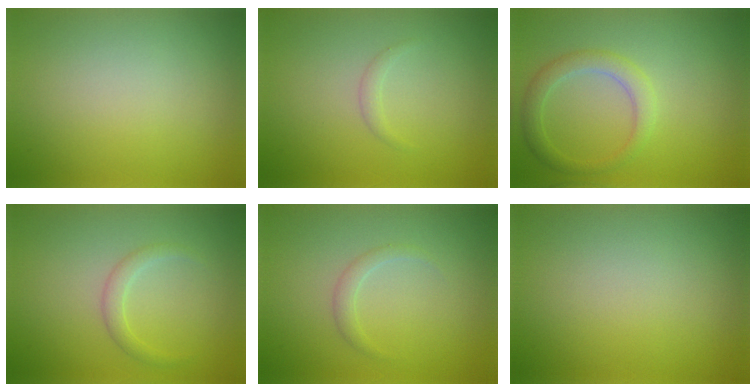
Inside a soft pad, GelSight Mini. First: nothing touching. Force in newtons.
{"total": 0.8, "press": 0.8, "slide": 0.1}
{"total": 2.6, "press": 2.6, "slide": 0.2}
{"total": 1.5, "press": 1.5, "slide": 0.0}
{"total": 1.1, "press": 1.1, "slide": 0.1}
{"total": 0.0}